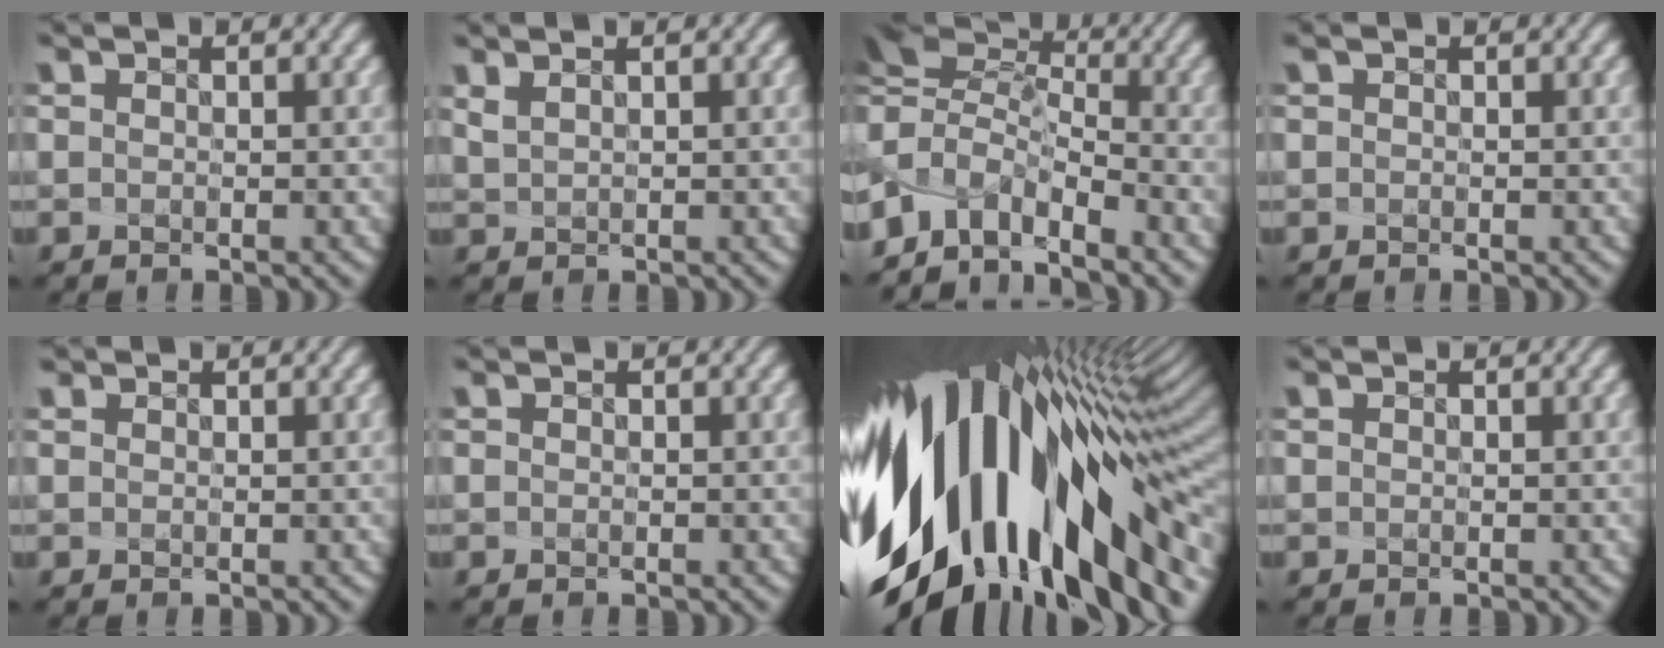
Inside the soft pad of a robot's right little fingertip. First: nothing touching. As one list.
[{"total": 1.5, "force": [1.1, 0.4, 0.9], "torque": [-0.037, 0.011, 0.026]}, {"total": 5.5, "force": [-3.7, 2.9, 2.9], "torque": [-0.064, -0.012, -0.076]}, {"total": 0.0}, {"total": 0.8, "force": [-0.1, -0.3, -0.7], "torque": [0.008, 0.001, 0.001]}, {"total": 0.0}, {"total": 15.8, "force": [-3.9, 8.5, 12.7], "torque": [-0.221, -0.029, -0.061]}, {"total": 0.0}]